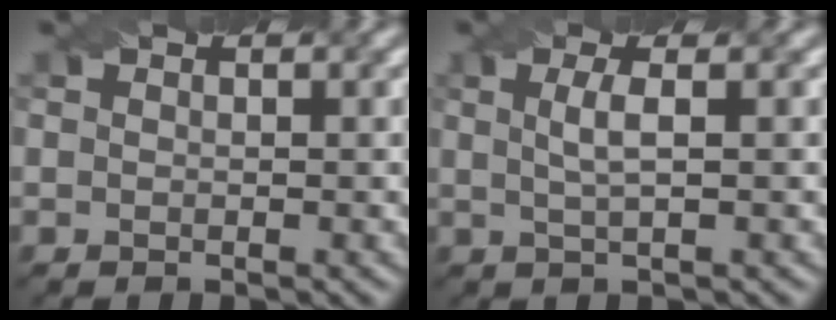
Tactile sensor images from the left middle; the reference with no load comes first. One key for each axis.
{"total": 2.1, "fx": 0.1, "fy": 0.5, "fz": 2.1, "tx": -0.037, "ty": 0.001, "tz": 0.003}